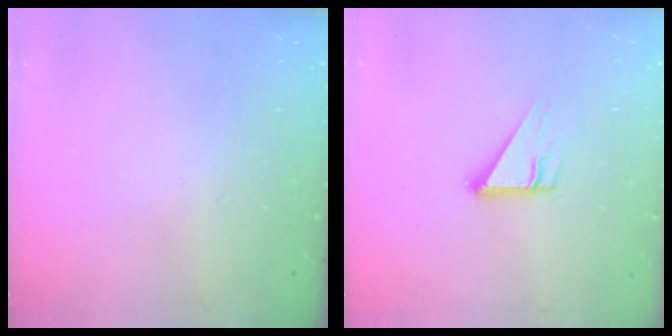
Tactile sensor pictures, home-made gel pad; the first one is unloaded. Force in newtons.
{"total": 5.1, "press": 5.0, "slide": 0.4}